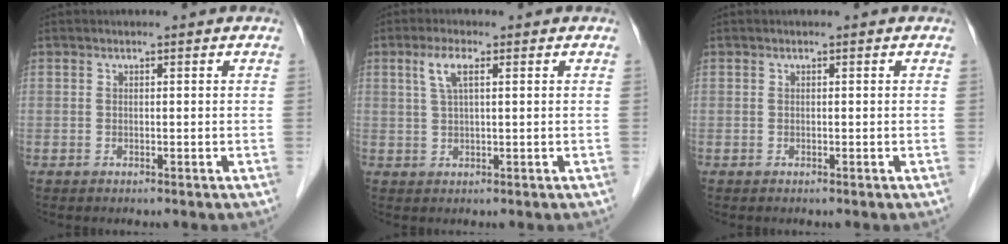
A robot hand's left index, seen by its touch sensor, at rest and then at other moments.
{"total": 3.4, "force": [1.4, 0.7, 3.0], "torque": [-0.068, 0.010, 0.029]}
{"total": 0.0}